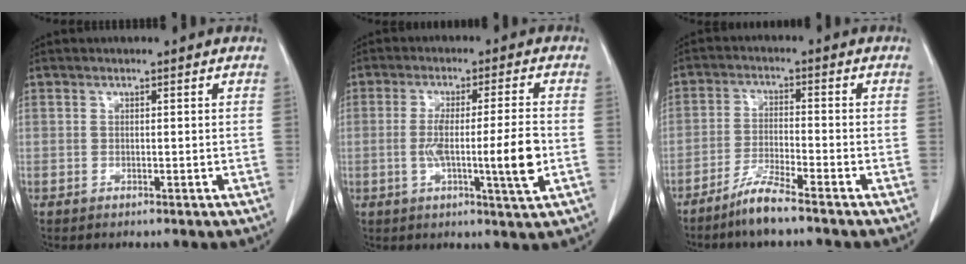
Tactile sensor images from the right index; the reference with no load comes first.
{"total": 9.7, "force": [-1.8, -0.3, 9.5], "torque": [-0.164, -0.005, -0.030]}
{"total": 5.3, "force": [-4.3, -0.4, 3.1], "torque": [-0.066, -0.015, -0.091]}